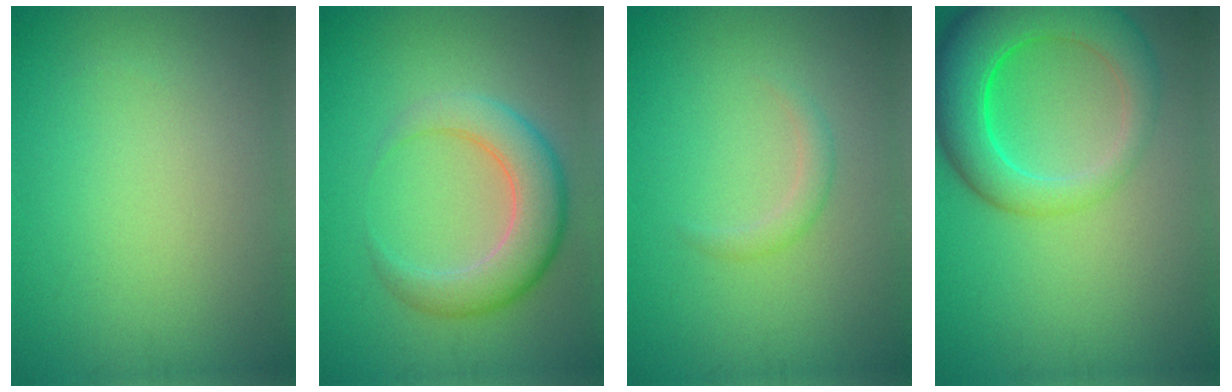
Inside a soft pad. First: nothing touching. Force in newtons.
{"total": 5.4, "press": 5.4, "slide": 0.3}
{"total": 1.3, "press": 1.3, "slide": 0.1}
{"total": 8.1, "press": 8.1, "slide": 0.4}